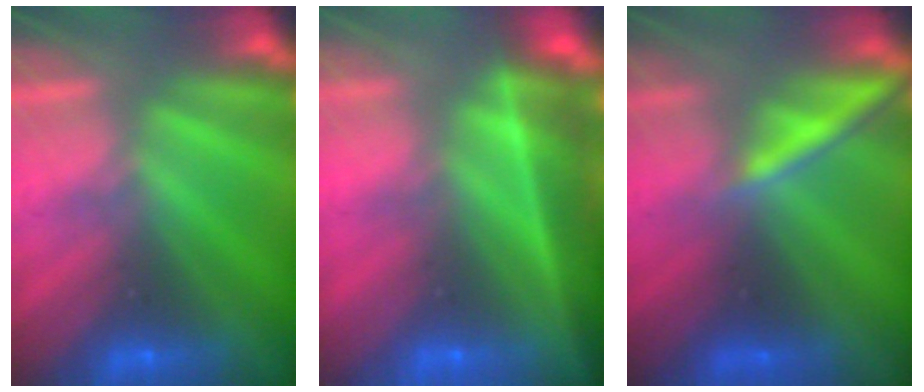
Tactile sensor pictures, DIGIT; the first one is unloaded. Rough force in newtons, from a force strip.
{"total": 8.8}
{"total": 2.2}